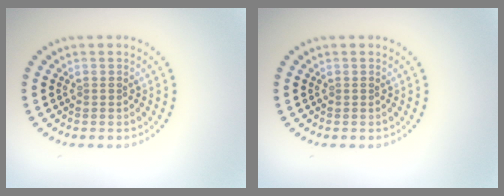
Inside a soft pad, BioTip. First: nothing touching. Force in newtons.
{"total": 0.0}